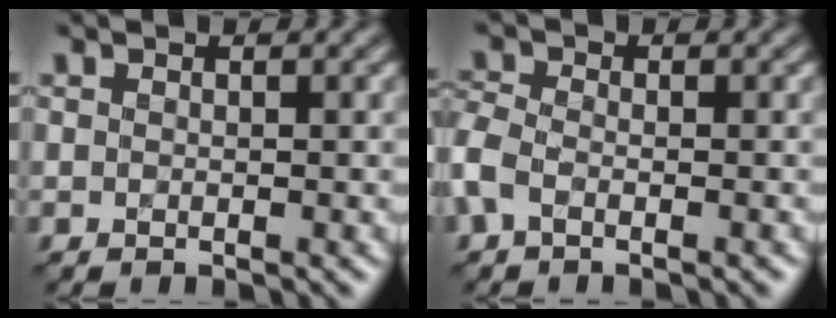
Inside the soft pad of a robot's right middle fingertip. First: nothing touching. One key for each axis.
{"total": 2.4, "fx": -1.3, "fy": 1.3, "fz": 1.6, "tx": -0.041, "ty": 0.006, "tz": -0.036}